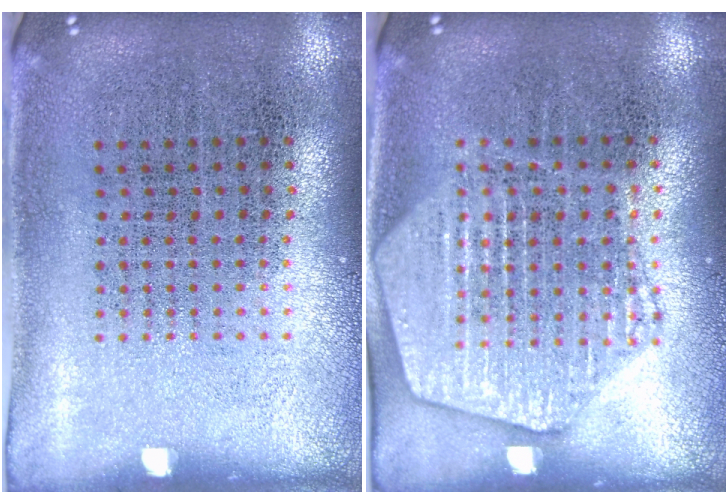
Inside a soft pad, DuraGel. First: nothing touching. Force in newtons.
{"total": 1.6, "press": 1.6, "slide": 0.2}